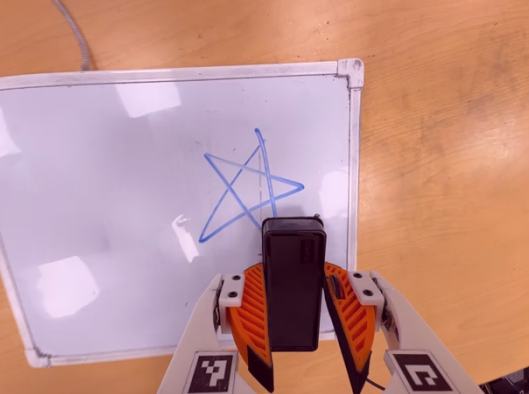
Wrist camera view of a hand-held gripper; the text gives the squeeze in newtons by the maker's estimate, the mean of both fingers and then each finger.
{"total": 4.8, "left": 4.4, "right": 5.2}